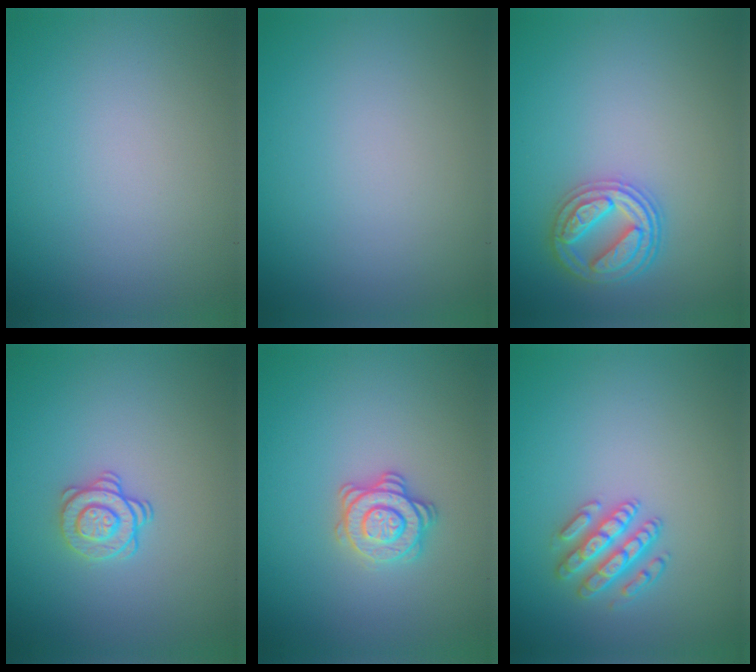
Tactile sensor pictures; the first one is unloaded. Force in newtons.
{"total": 0.0}
{"total": 3.9, "press": 3.7, "slide": 1.3}
{"total": 2.1, "press": 1.7, "slide": 1.2}
{"total": 2.8, "press": 2.6, "slide": 1.0}
{"total": 2.9, "press": 2.9, "slide": 0.7}